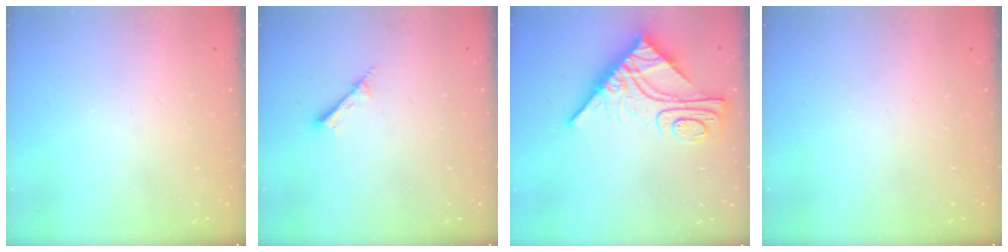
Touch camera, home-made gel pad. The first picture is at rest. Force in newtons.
{"total": 1.8, "press": 1.8, "slide": 0.0}
{"total": 14.7, "press": 14.6, "slide": 1.7}
{"total": 0.0}